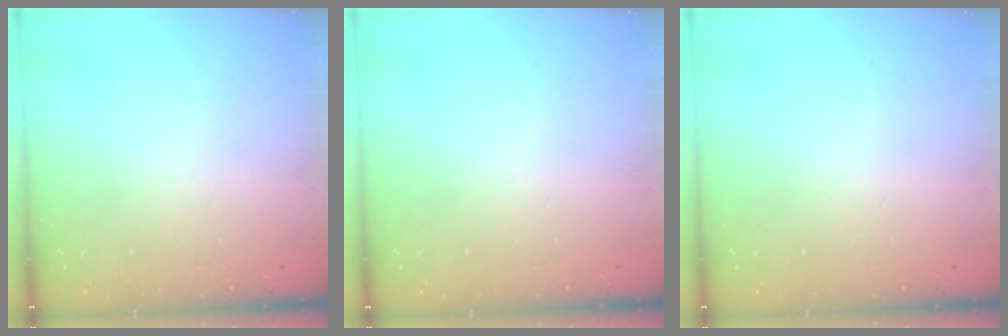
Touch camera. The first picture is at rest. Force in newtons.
{"total": 0.0}
{"total": 0.0}